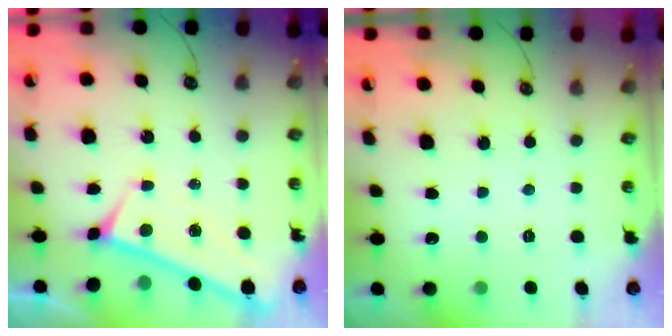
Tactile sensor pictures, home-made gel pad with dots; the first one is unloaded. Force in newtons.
{"total": 0.0}